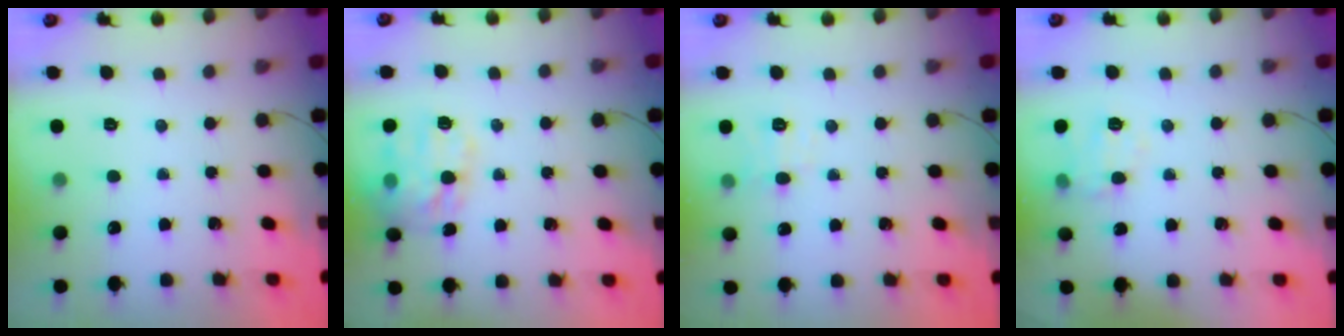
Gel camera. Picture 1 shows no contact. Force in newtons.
{"total": 15.5, "press": 15.5, "slide": 0.9}
{"total": 6.6, "press": 6.5, "slide": 1.4}
{"total": 7.0, "press": 6.9, "slide": 0.7}